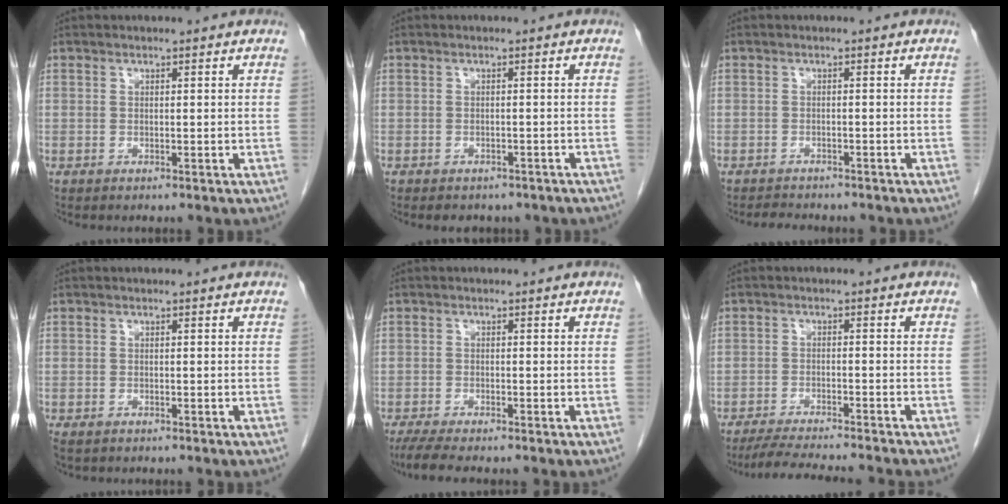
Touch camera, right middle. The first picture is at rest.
{"total": 5.6, "force": [-4.6, 2.6, 1.8], "torque": [-0.018, 0.005, -0.045]}
{"total": 4.0, "force": [-3.7, 1.1, 1.2], "torque": [-0.027, -0.008, -0.050]}
{"total": 1.7, "force": [-1.3, 0.8, 0.8], "torque": [-0.018, -0.005, -0.016]}
{"total": 4.5, "force": [-3.7, 0.3, 2.6], "torque": [-0.048, -0.012, -0.060]}
{"total": 9.9, "force": [-9.1, -0.3, 3.9], "torque": [-0.054, -0.013, -0.141]}